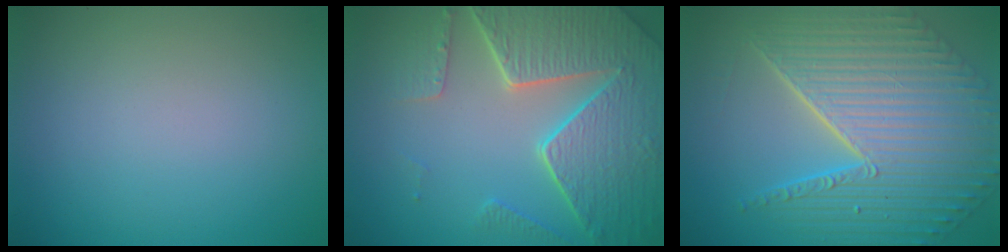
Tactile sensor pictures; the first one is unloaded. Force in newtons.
{"total": 8.3, "press": 6.1, "slide": 5.6}
{"total": 10.8, "press": 7.2, "slide": 8.0}